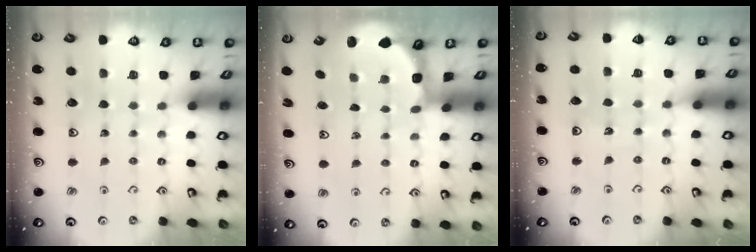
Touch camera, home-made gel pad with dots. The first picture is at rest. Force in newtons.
{"total": 2.7, "press": 2.1, "slide": 1.7}
{"total": 4.4, "press": 4.0, "slide": 1.6}